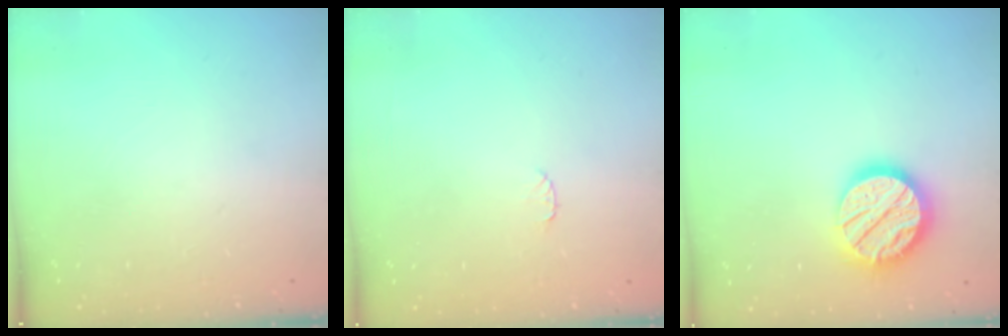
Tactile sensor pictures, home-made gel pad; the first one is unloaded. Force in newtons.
{"total": 4.1, "press": 4.1, "slide": 0.5}
{"total": 16.7, "press": 16.7, "slide": 1.3}